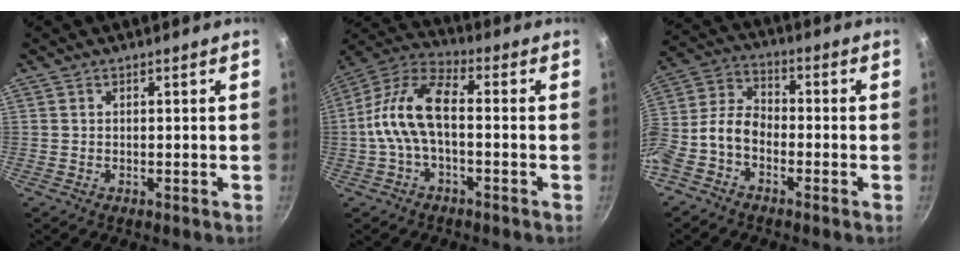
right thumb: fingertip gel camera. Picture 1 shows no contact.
{"total": 11.7, "force": [-1.6, 5.5, 10.2], "torque": [-0.201, 0.039, -0.047]}
{"total": 9.4, "force": [-3.2, 6.3, 6.2], "torque": [-0.130, 0.053, -0.078]}